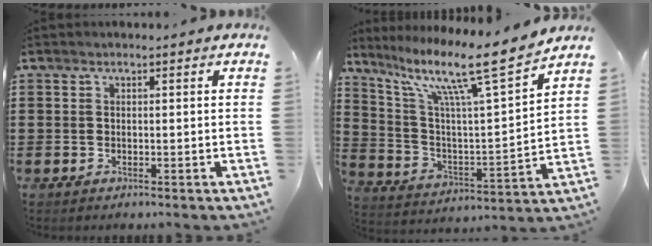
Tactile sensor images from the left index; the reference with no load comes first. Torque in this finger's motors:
{"motor_torque": [2.14, 0.00, 0.41, 0.21]}